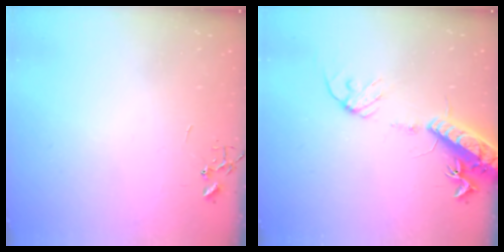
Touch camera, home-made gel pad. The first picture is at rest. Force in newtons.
{"total": 16.1, "press": 15.7, "slide": 3.6}